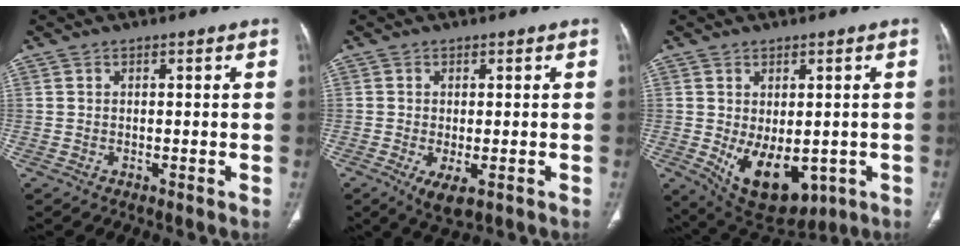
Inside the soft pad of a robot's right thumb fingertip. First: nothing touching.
{"total": 4.6, "force": [-1.8, 1.8, 3.9], "torque": [-0.074, -0.013, -0.023]}
{"total": 12.9, "force": [-3.0, 7.6, 10.0], "torque": [-0.137, -0.010, -0.018]}